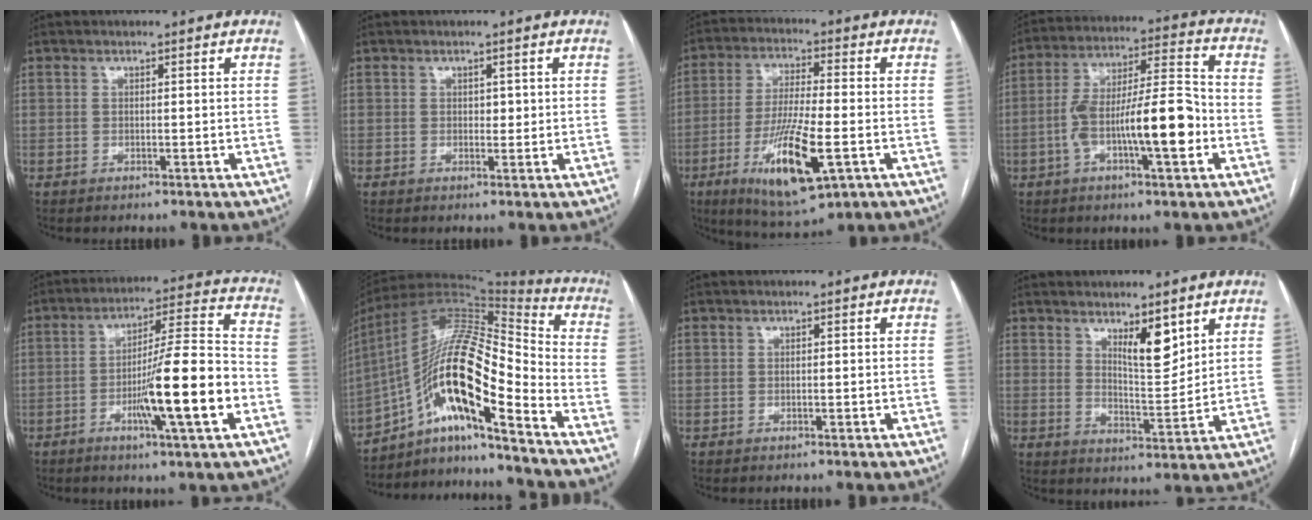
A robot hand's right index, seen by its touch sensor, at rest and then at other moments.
{"total": 1.4, "force": [0.3, 1.0, 1.0], "torque": [-0.011, 0.002, 0.003]}
{"total": 14.1, "force": [-5.0, 2.6, 13.0], "torque": [-0.247, -0.025, -0.080]}
{"total": 14.8, "force": [-3.9, 2.6, 14.0], "torque": [-0.244, 0.019, -0.064]}
{"total": 15.0, "force": [-4.6, 0.3, 14.3], "torque": [-0.231, -0.001, -0.075]}
{"total": 19.1, "force": [-9.6, 3.5, 16.2], "torque": [-0.311, 0.020, -0.167]}
{"total": 0.0}
{"total": 6.2, "force": [3.9, 1.6, 4.6], "torque": [-0.080, -0.014, 0.068]}